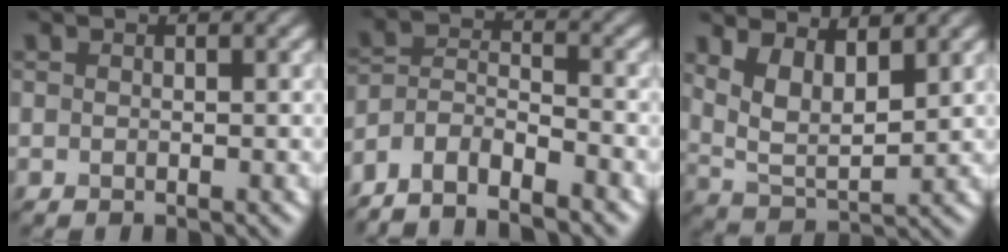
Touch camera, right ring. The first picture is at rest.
{"total": 5.7, "force": [-5.0, 1.5, 2.4], "torque": [-0.040, -0.003, -0.100]}
{"total": 5.0, "force": [2.4, 2.2, 3.7], "torque": [-0.084, -0.013, 0.052]}